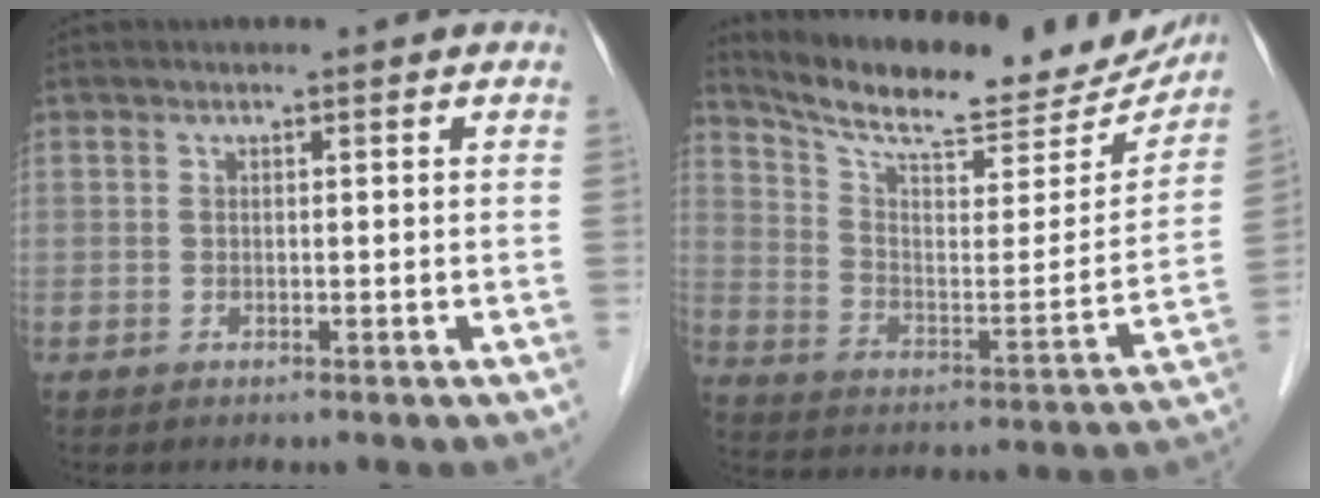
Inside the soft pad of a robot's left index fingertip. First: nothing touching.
{"total": 22.3, "force": [20.4, 4.9, 7.6], "torque": [-0.117, -0.036, 0.286]}